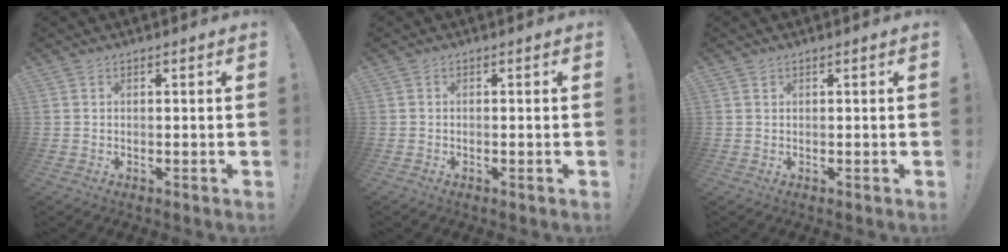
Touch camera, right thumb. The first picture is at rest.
{"total": 0.7, "force": [-0.6, 0.0, 0.4], "torque": [-0.015, 0.003, -0.008]}
{"total": 0.8, "force": [0.6, 0.6, 0.1], "torque": [-0.003, 0.002, 0.011]}